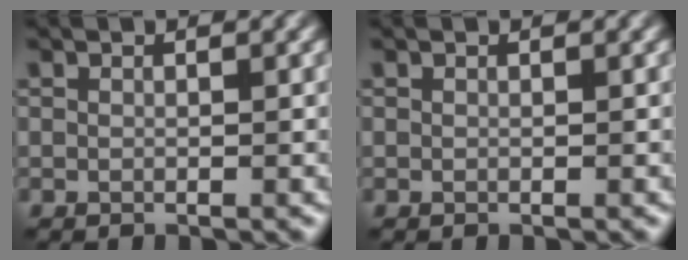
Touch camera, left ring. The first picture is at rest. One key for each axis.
{"total": 0.0}